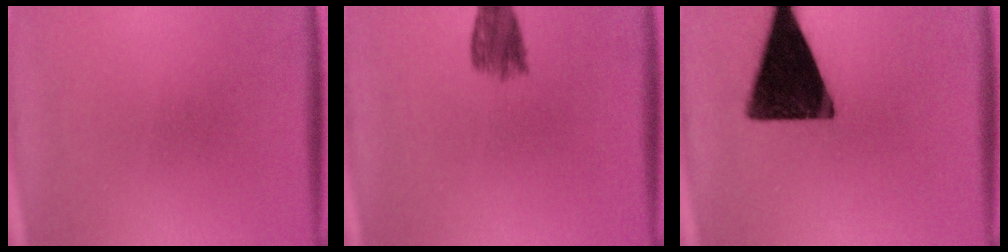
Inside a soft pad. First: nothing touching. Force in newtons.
{"total": 4.8}
{"total": 17.1}